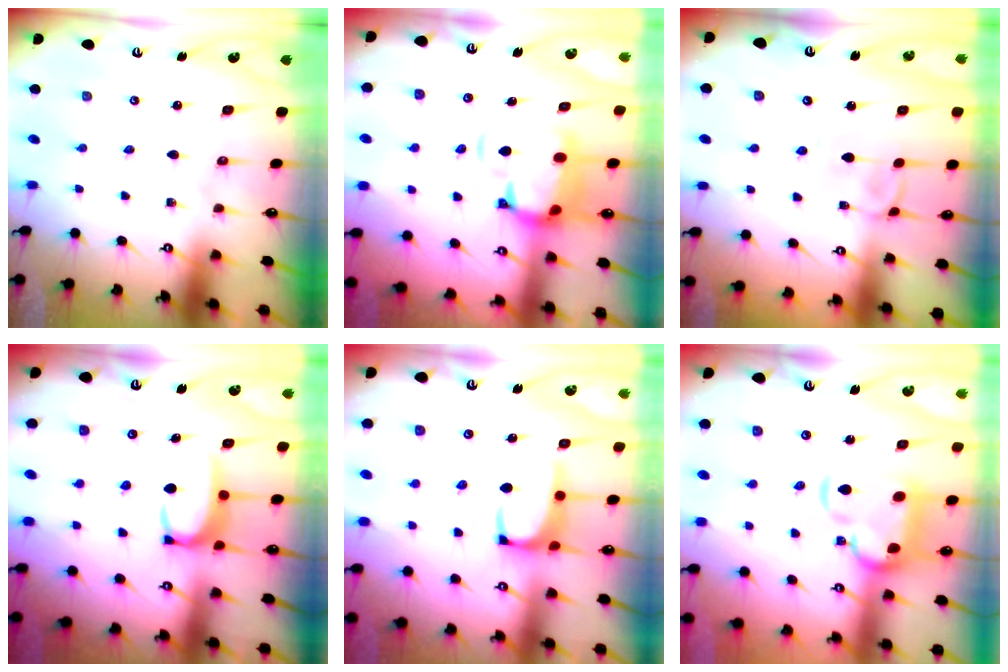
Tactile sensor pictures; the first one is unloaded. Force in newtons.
{"total": 3.4, "press": 3.0, "slide": 1.6}
{"total": 3.7, "press": 3.7, "slide": 0.0}
{"total": 3.4, "press": 3.4, "slide": 0.4}
{"total": 0.9, "press": 0.6, "slide": 0.7}
{"total": 7.3, "press": 7.0, "slide": 1.8}